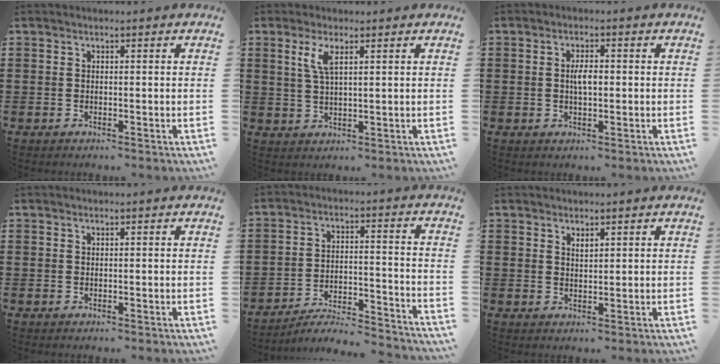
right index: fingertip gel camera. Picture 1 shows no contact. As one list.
[{"total": 3.7, "force": [1.8, 1.0, 3.1], "torque": [-0.067, 0.005, 0.030]}, {"total": 3.0, "force": [0.2, 1.1, 2.8], "torque": [-0.053, 0.002, 0.001]}, {"total": 0.0}, {"total": 5.3, "force": [-5.0, 0.3, 1.6], "torque": [-0.035, -0.004, -0.102]}, {"total": 1.2, "force": [1.1, 0.4, 0.5], "torque": [-0.011, 0.001, 0.020]}]